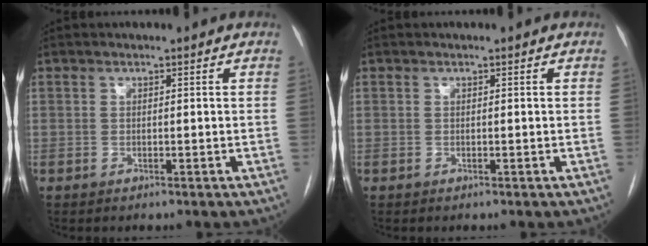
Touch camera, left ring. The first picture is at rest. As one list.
[{"total": 0.0}]